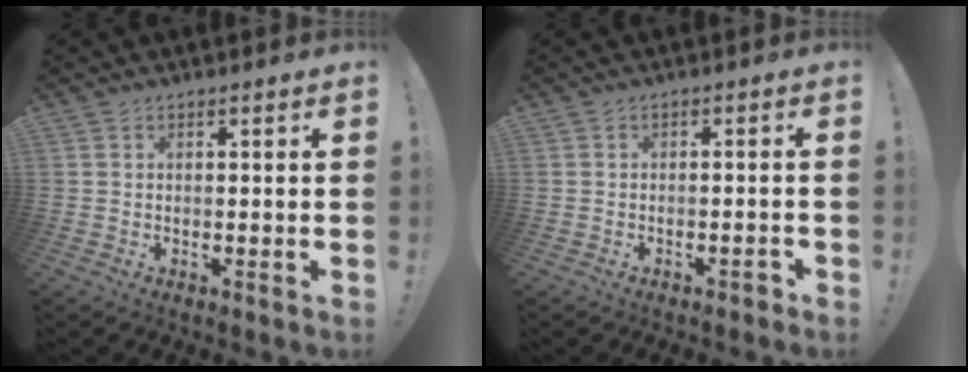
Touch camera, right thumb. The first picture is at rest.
{"total": 1.9, "force": [-1.2, 0.5, 1.4], "torque": [-0.022, 0.009, -0.020]}